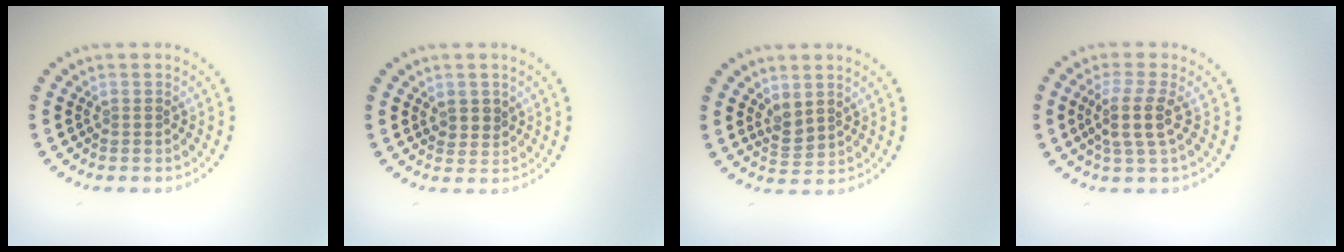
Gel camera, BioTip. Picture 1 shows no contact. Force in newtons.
{"total": 1.7, "press": 1.4, "slide": 0.9}
{"total": 1.7, "press": 1.5, "slide": 0.8}
{"total": 3.0, "press": 2.3, "slide": 1.8}